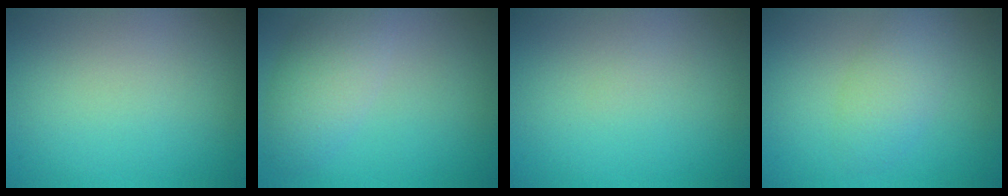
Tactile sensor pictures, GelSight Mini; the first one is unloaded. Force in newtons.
{"total": 4.1, "press": 4.0, "slide": 0.4}
{"total": 0.0}
{"total": 3.0, "press": 3.0, "slide": 0.2}